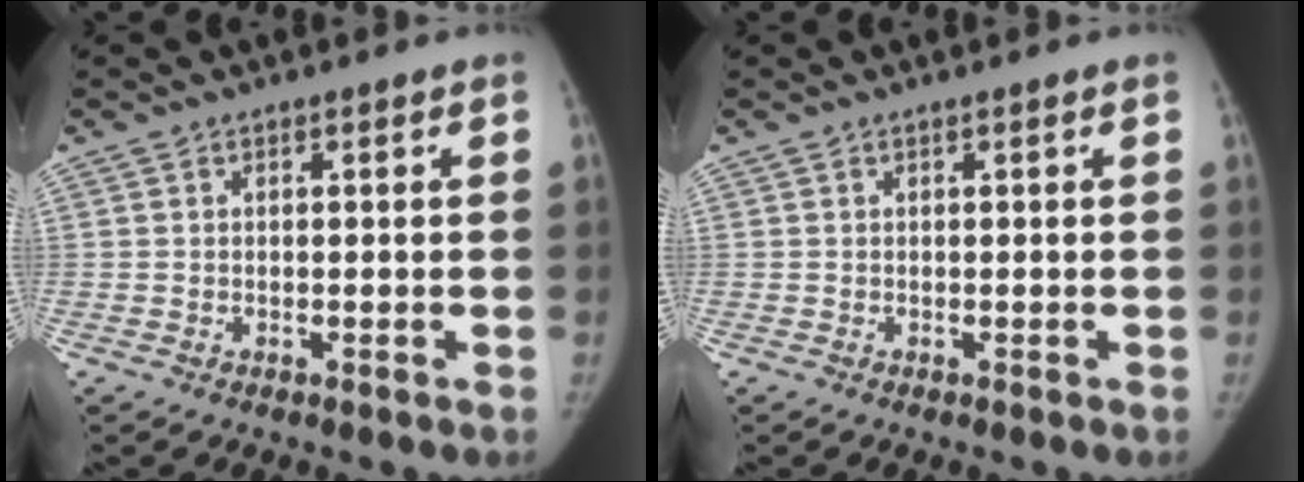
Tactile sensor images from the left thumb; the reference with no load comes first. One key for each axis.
{"total": 0.0}